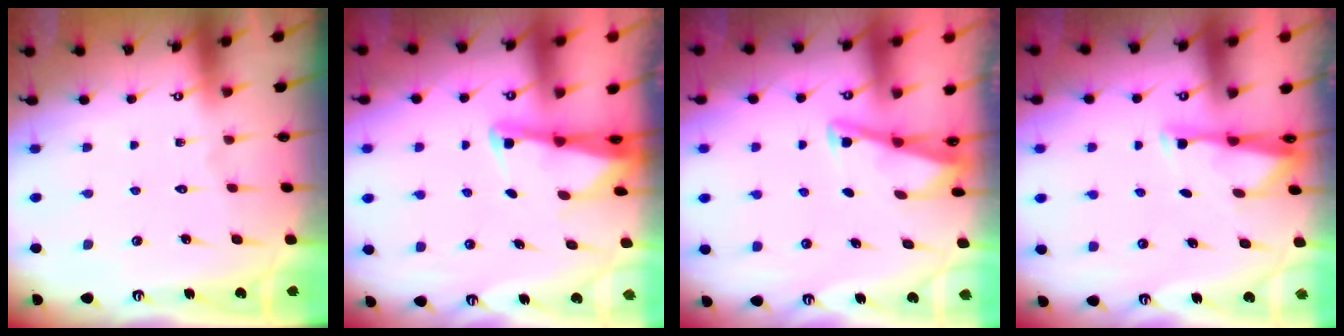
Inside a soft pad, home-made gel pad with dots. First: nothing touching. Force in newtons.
{"total": 2.6, "press": 2.6, "slide": 0.3}
{"total": 3.0, "press": 3.0, "slide": 0.3}
{"total": 2.9, "press": 2.9, "slide": 0.6}